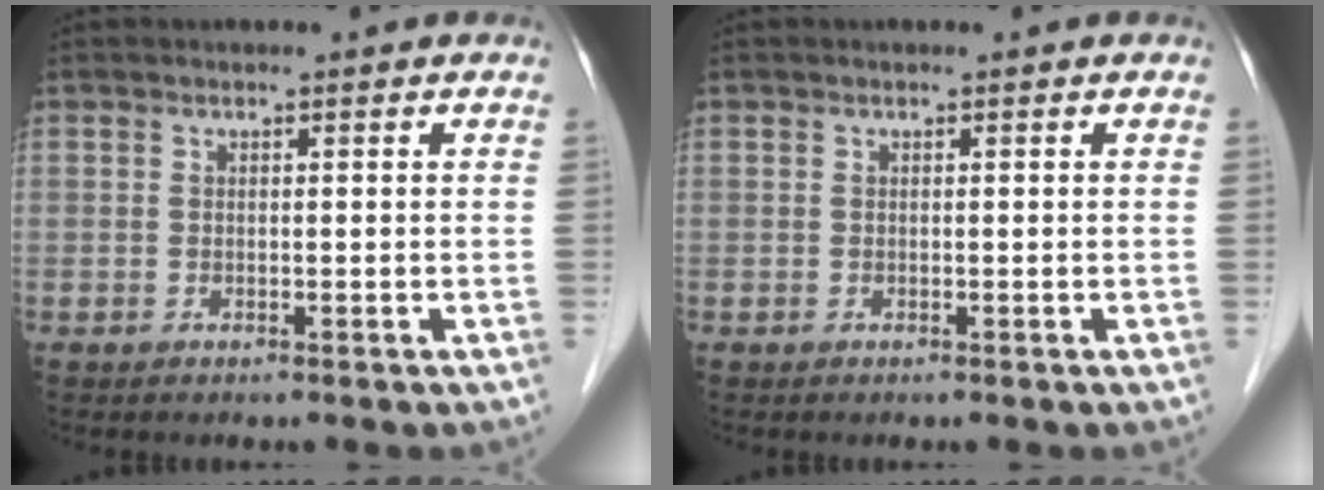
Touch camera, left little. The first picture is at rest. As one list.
[{"total": 0.0}]